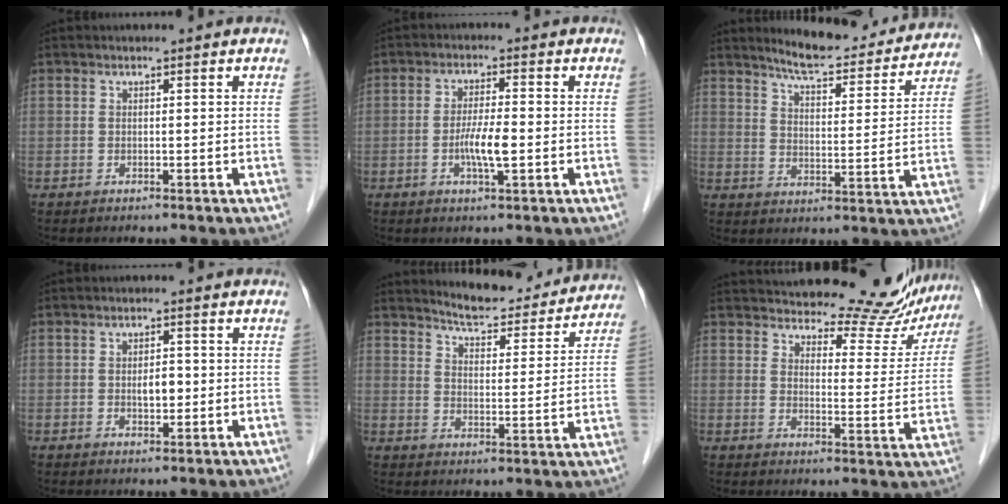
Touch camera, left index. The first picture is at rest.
{"total": 4.7, "force": [-1.2, 0.6, 4.5], "torque": [-0.090, -0.004, -0.023]}
{"total": 16.2, "force": [14.9, 3.0, 5.6], "torque": [-0.069, -0.018, 0.189]}
{"total": 2.7, "force": [-0.3, 1.4, 2.3], "torque": [-0.038, 0.002, -0.004]}
{"total": 14.2, "force": [13.5, 2.9, 3.4], "torque": [-0.037, -0.018, 0.169]}
{"total": 17.9, "force": [16.9, 4.1, 4.0], "torque": [-0.030, -0.048, 0.191]}